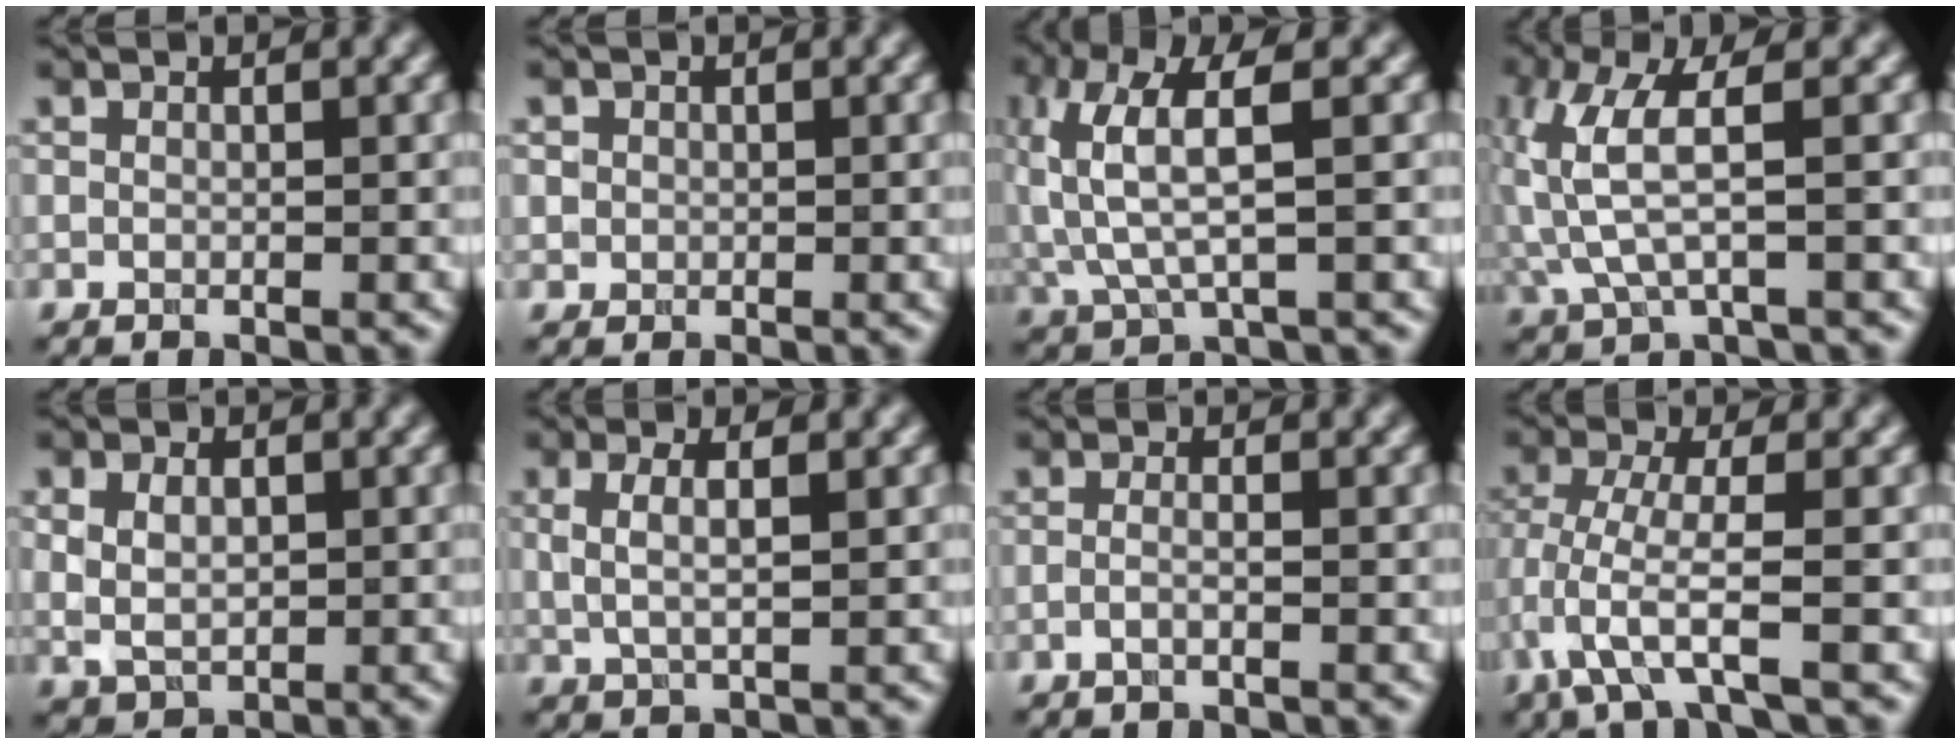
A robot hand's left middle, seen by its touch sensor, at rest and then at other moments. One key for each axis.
{"total": 0.9, "fx": 0.2, "fy": 0.9, "fz": 0.1, "tx": 0.008, "ty": -0.004, "tz": 0.003}
{"total": 5.8, "fx": 1.2, "fy": 1.9, "fz": 5.4, "tx": -0.130, "ty": 0.005, "tz": 0.025}
{"total": 5.1, "fx": 0.4, "fy": 1.5, "fz": 4.9, "tx": -0.129, "ty": -0.001, "tz": 0.010}
{"total": 3.6, "fx": 0.6, "fy": 2.6, "fz": 2.4, "tx": -0.039, "ty": 0.003, "tz": 0.012}
{"total": 2.7, "fx": 0.6, "fy": 0.9, "fz": 2.5, "tx": -0.048, "ty": 0.001, "tz": 0.013}
{"total": 1.1, "fx": -0.5, "fy": 0.3, "fz": 1.0, "tx": -0.020, "ty": -0.003, "tz": -0.013}
{"total": 4.9, "fx": -2.6, "fy": 0.9, "fz": 4.1, "tx": -0.087, "ty": -0.004, "tz": -0.053}